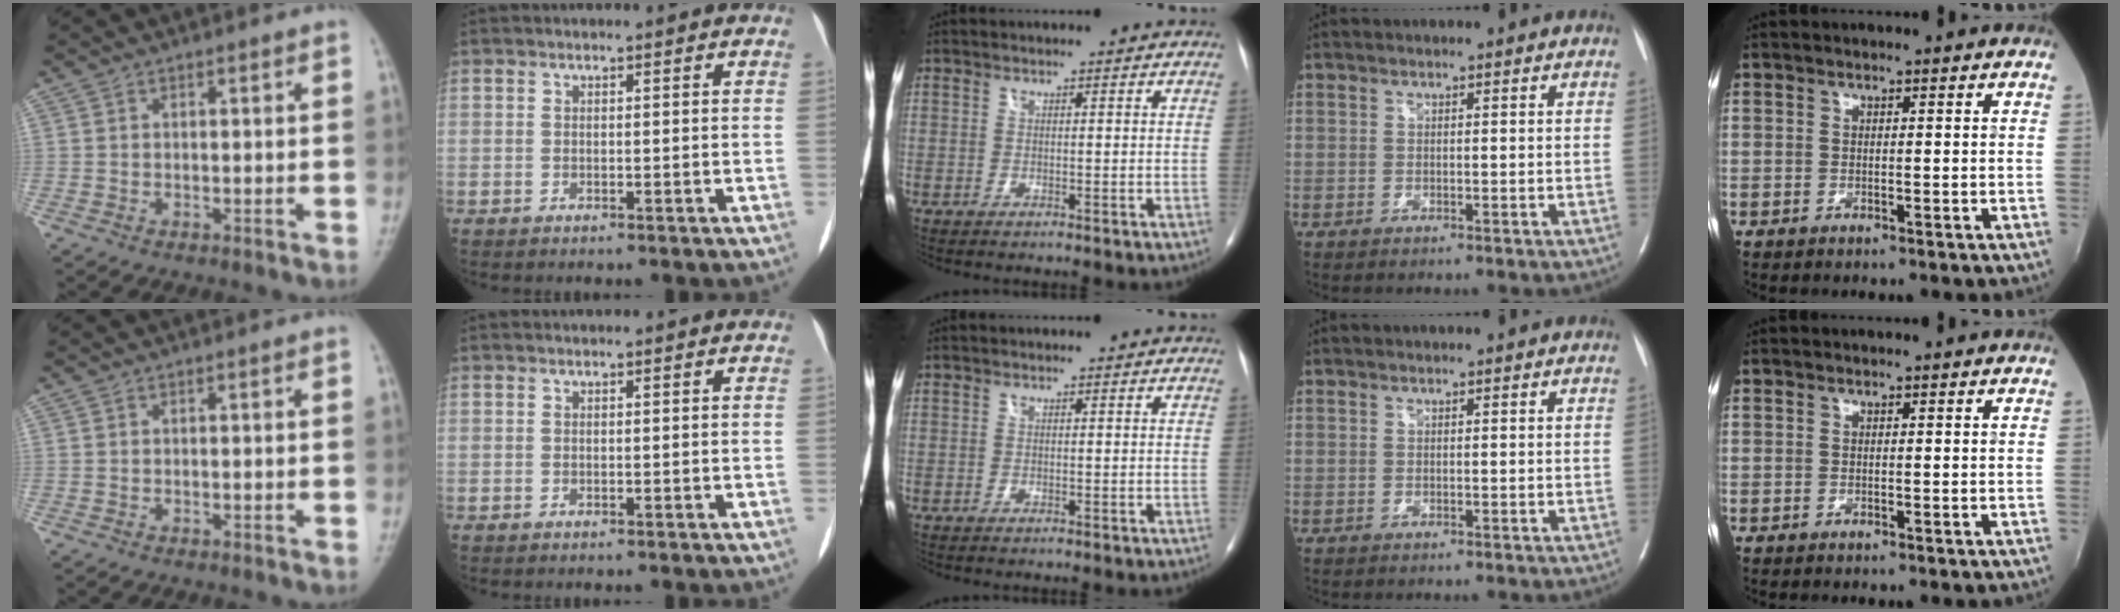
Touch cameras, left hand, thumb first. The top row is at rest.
{}